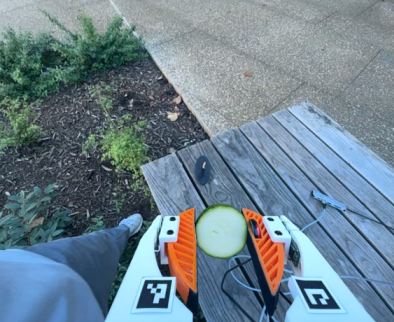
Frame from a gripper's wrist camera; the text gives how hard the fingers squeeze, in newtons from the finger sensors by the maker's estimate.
{"total": 9.9, "left": 9.4, "right": 10.4}